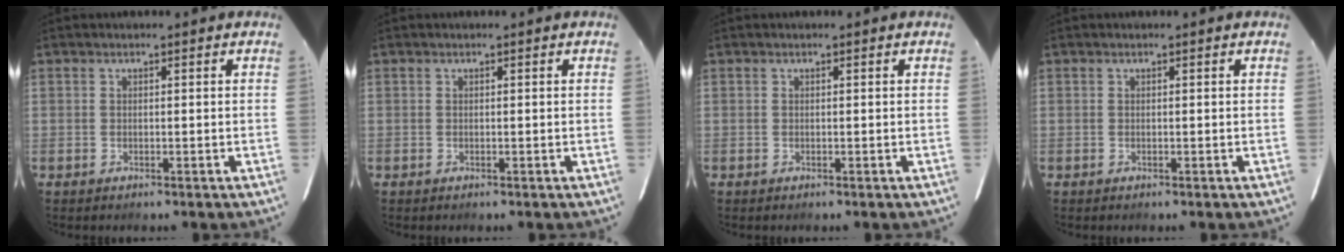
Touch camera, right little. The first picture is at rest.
{"total": 0.0}
{"total": 0.0}
{"total": 0.0}